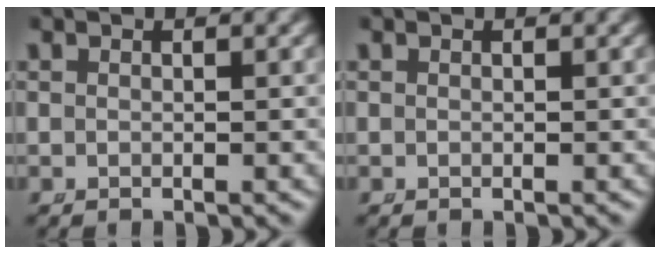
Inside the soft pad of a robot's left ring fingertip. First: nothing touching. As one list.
[{"total": 0.0}]